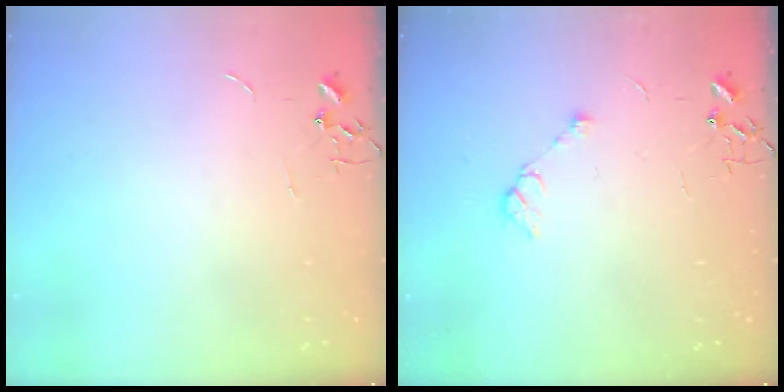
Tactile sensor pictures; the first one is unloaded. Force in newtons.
{"total": 5.6, "press": 5.6, "slide": 0.8}